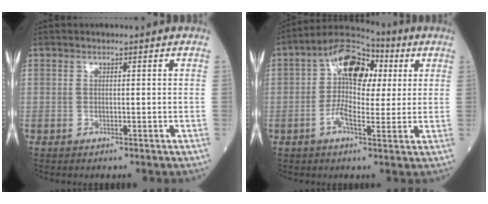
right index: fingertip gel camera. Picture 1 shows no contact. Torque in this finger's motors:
{"motor_torque": [0.49, -0.22, 0.22, 0.05]}